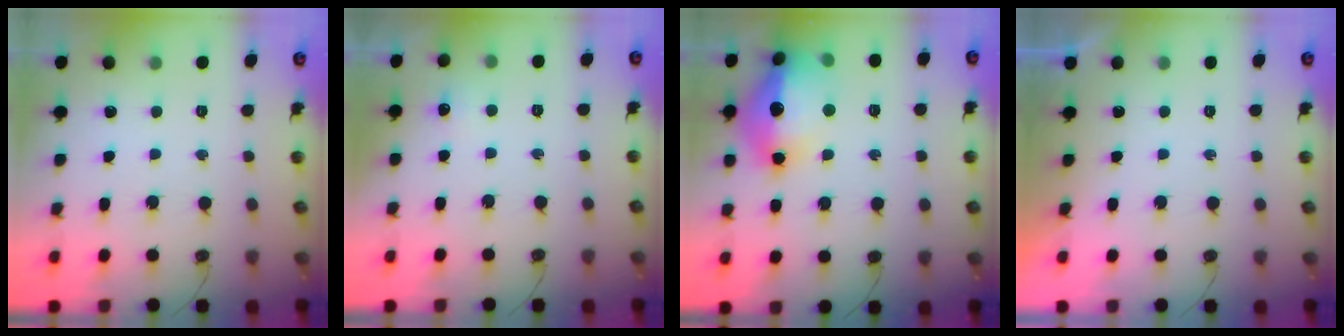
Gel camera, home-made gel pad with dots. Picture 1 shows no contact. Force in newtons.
{"total": 4.6, "press": 4.6, "slide": 0.6}
{"total": 19.8, "press": 19.7, "slide": 1.8}
{"total": 0.0}